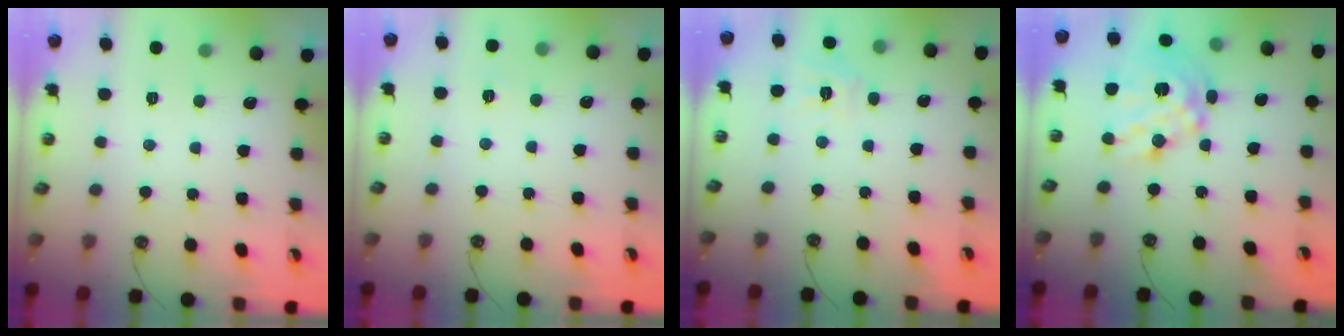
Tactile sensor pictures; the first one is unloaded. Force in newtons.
{"total": 3.6, "press": 3.6, "slide": 0.5}
{"total": 5.6, "press": 5.6, "slide": 0.0}
{"total": 18.5, "press": 18.4, "slide": 1.6}